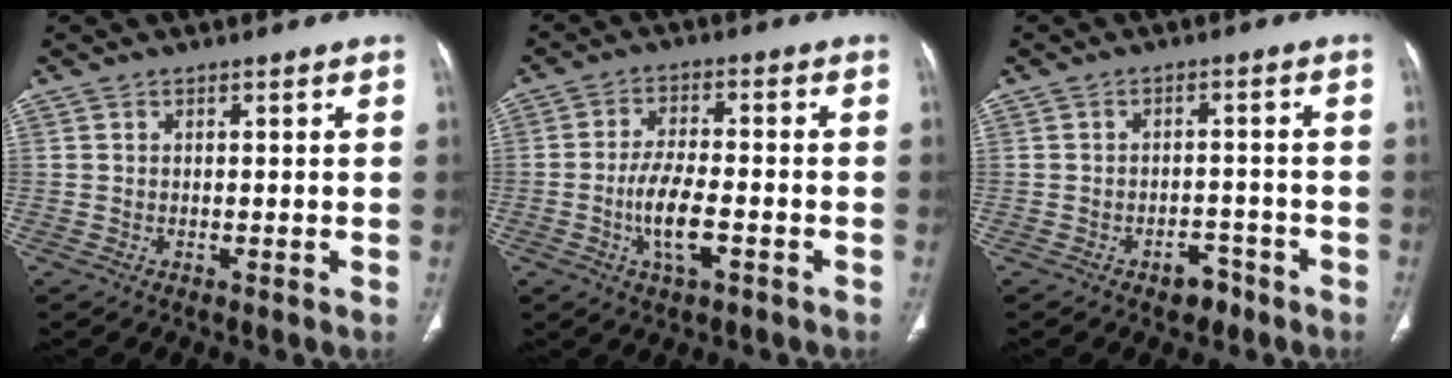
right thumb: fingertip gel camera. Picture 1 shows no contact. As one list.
[{"total": 7.7, "force": [-2.7, 2.9, 6.6], "torque": [-0.127, 0.013, -0.048]}, {"total": 3.9, "force": [-2.6, 2.4, 1.6], "torque": [-0.010, 0.023, -0.031]}]